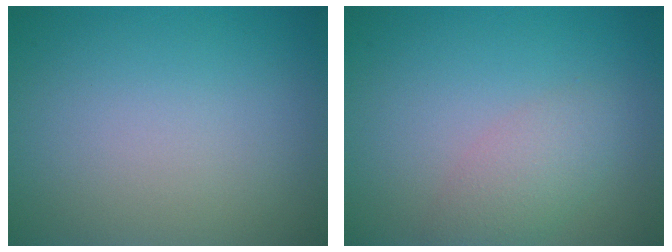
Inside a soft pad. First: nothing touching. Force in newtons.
{"total": 2.7, "press": 2.7, "slide": 0.1}